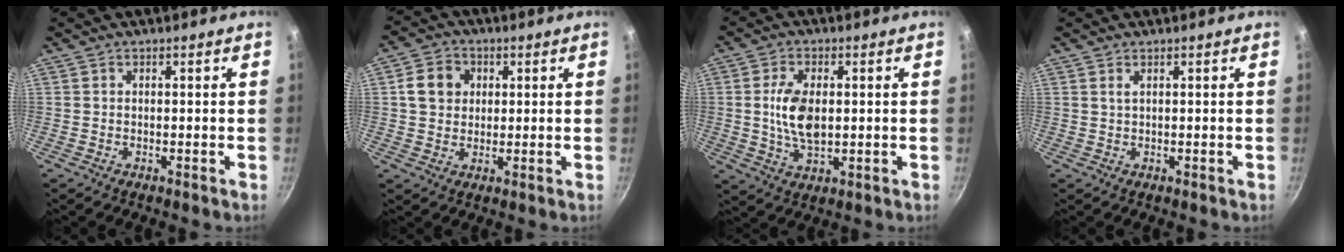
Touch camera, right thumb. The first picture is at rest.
{"total": 7.2, "force": [1.6, 6.0, 3.6], "torque": [-0.047, 0.003, 0.024]}
{"total": 8.8, "force": [0.6, 4.7, 7.4], "torque": [-0.144, -0.006, 0.017]}
{"total": 0.8, "force": [0.4, 0.2, 0.6], "torque": [-0.015, 0.004, 0.010]}